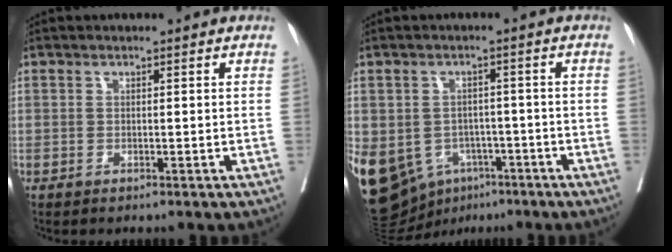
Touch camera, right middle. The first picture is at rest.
{"total": 24.2, "force": [-10.5, 18.5, 11.6], "torque": [-0.356, -0.014, -0.146]}